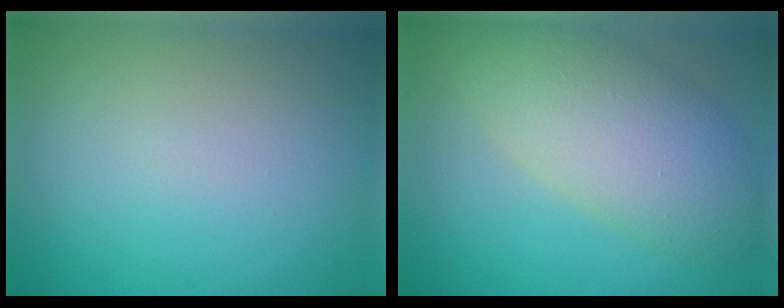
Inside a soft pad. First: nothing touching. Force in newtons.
{"total": 7.7, "press": 7.7, "slide": 0.4}